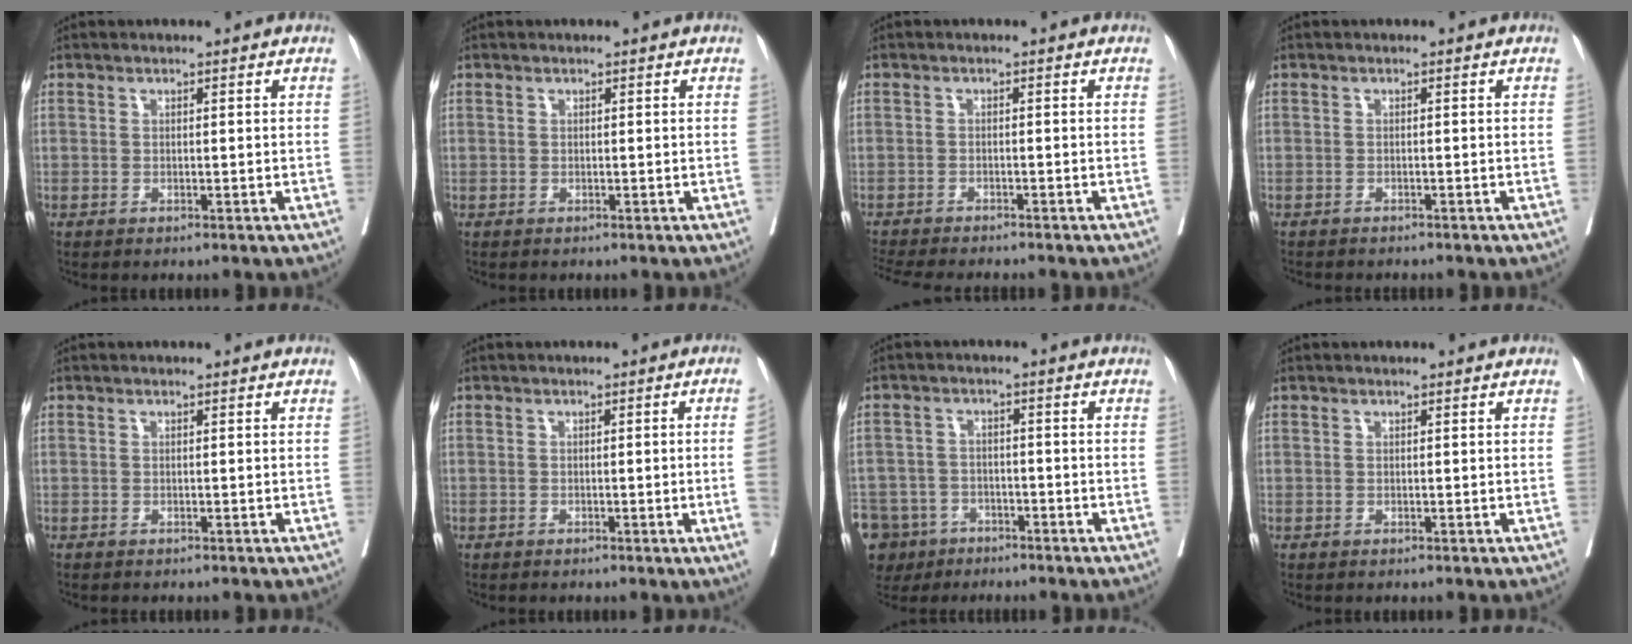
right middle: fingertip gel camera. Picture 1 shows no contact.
{"total": 0.0}
{"total": 10.3, "force": [-9.2, 1.3, 4.3], "torque": [-0.064, -0.017, -0.133]}
{"total": 3.9, "force": [-3.5, 0.9, 1.5], "torque": [-0.021, -0.006, -0.045]}
{"total": 0.8, "force": [-0.7, 0.2, 0.2], "torque": [-0.008, -0.001, -0.012]}
{"total": 3.2, "force": [-0.7, -0.8, 3.0], "torque": [-0.039, -0.001, -0.009]}
{"total": 14.4, "force": [-8.6, 10.7, 4.3], "torque": [-0.142, -0.004, -0.130]}
{"total": 0.0}